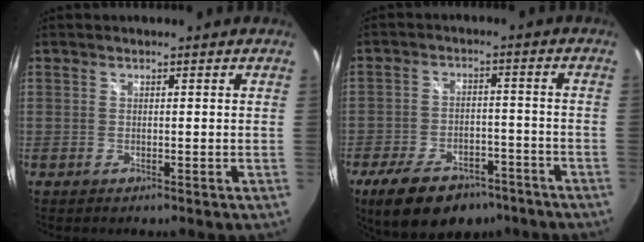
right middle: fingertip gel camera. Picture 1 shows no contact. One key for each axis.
{"total": 15.8, "fx": -11.0, "fy": 7.9, "fz": 8.1, "tx": -0.177, "ty": -0.009, "tz": -0.165}